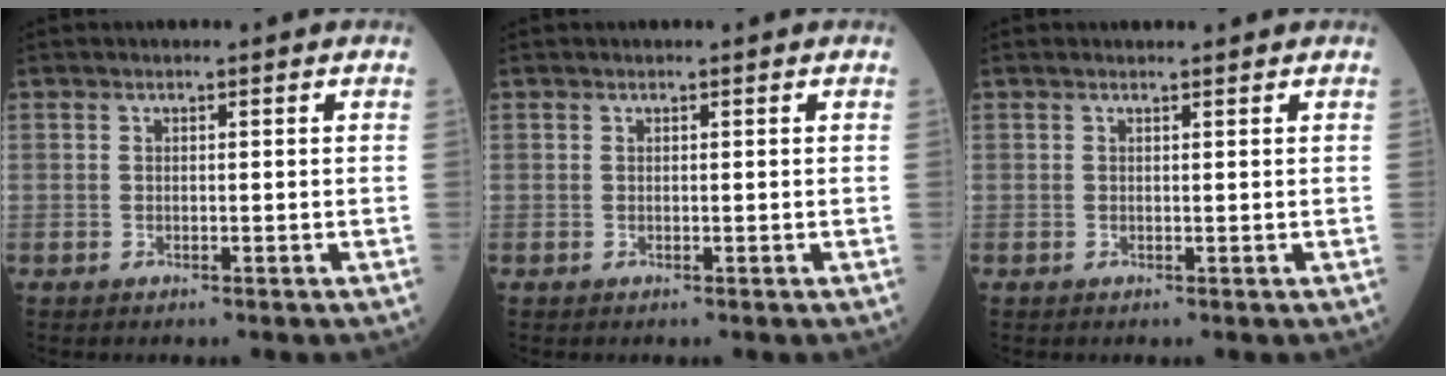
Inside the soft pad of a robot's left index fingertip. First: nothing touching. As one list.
[{"total": 0.0}, {"total": 1.4, "force": [1.3, 0.2, 0.3], "torque": [-0.006, 0.011, 0.020]}]